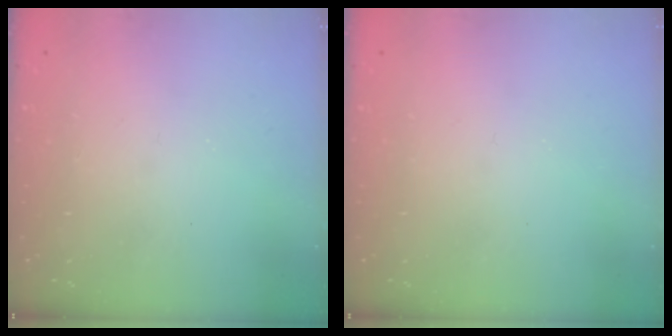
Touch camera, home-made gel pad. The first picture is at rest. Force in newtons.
{"total": 0.0}